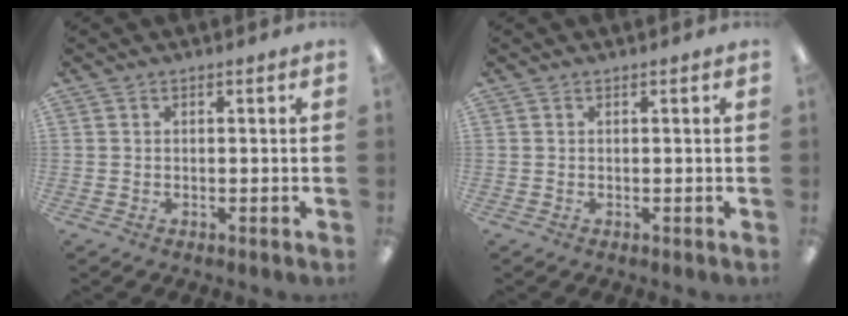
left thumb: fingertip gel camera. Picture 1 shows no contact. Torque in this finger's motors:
{"motor_torque": [0.09, -0.07, 0.13, -0.24, 0.00]}